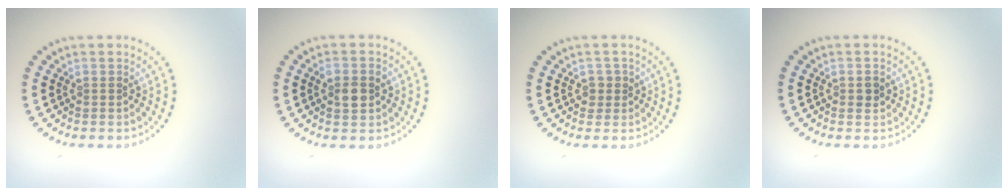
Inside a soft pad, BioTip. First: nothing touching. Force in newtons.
{"total": 2.5, "press": 2.5, "slide": 0.2}
{"total": 1.1, "press": 1.0, "slide": 0.5}
{"total": 1.0, "press": 1.0, "slide": 0.1}